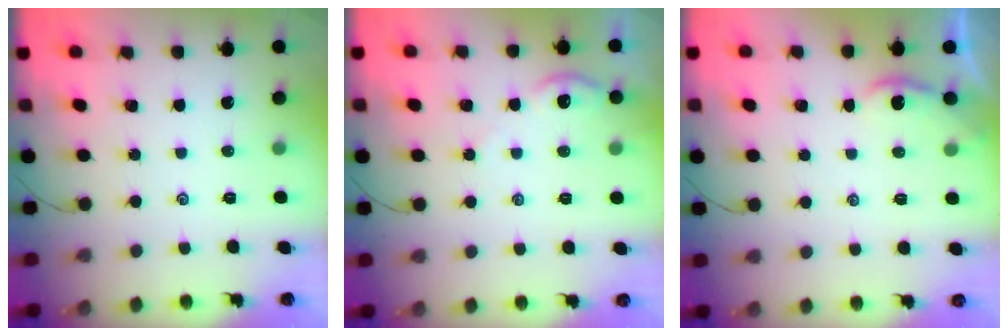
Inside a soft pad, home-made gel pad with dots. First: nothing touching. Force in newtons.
{"total": 2.2, "press": 2.2, "slide": 0.4}
{"total": 1.2, "press": 1.2, "slide": 0.2}